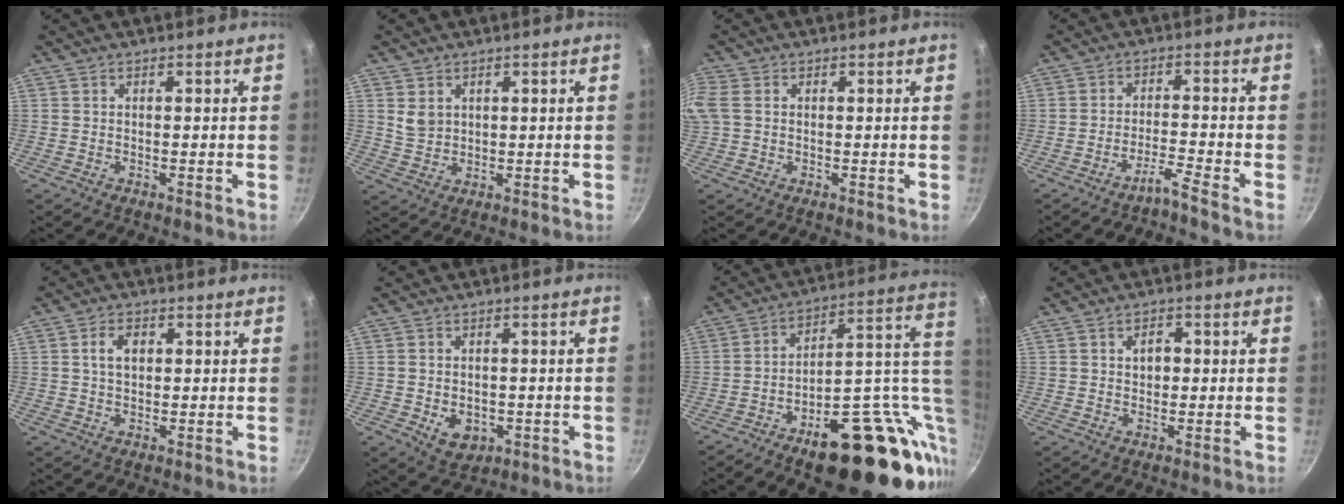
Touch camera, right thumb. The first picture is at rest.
{"total": 3.8, "force": [1.4, 3.0, 1.9], "torque": [-0.023, -0.004, 0.033]}
{"total": 3.7, "force": [0.5, 2.8, 2.4], "torque": [-0.057, 0.005, 0.007]}
{"total": 3.4, "force": [-2.9, -0.8, 1.6], "torque": [-0.047, 0.028, -0.053]}
{"total": 4.4, "force": [1.0, 2.9, 3.1], "torque": [-0.038, 0.003, 0.016]}
{"total": 5.8, "force": [-1.4, 4.4, 3.6], "torque": [-0.036, -0.001, -0.009]}
{"total": 28.1, "force": [-6.3, 13.3, 23.9], "torque": [-0.272, 0.029, -0.078]}
{"total": 3.4, "force": [0.5, 2.4, 2.3], "torque": [-0.020, 0.006, 0.007]}